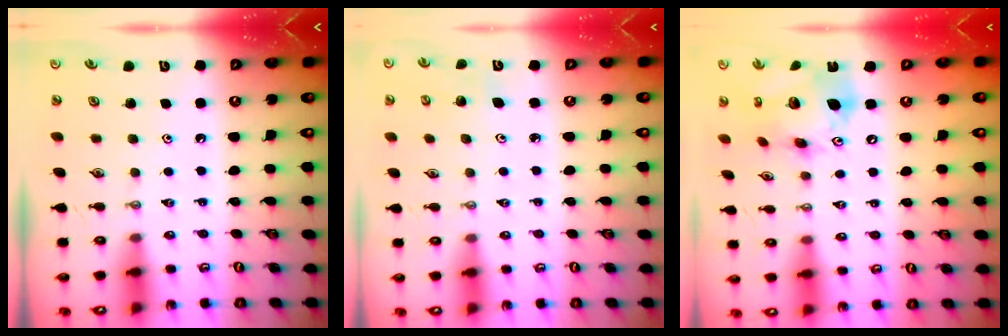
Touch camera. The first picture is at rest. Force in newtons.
{"total": 3.0, "press": 2.9, "slide": 0.9}
{"total": 17.1, "press": 17.0, "slide": 1.9}